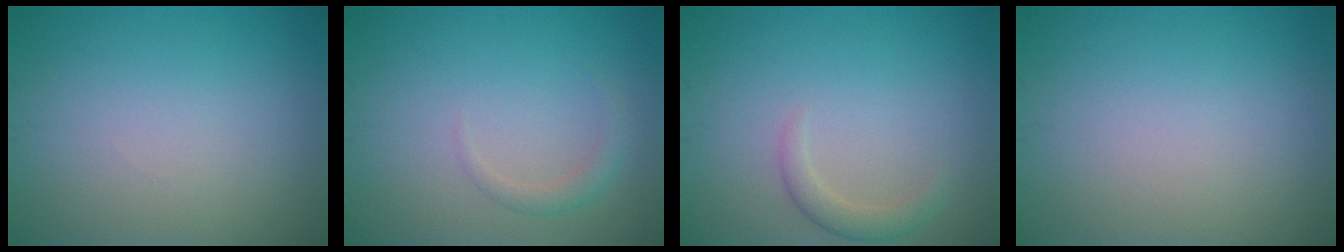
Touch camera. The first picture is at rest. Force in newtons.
{"total": 1.3, "press": 1.3, "slide": 0.1}
{"total": 1.7, "press": 1.7, "slide": 0.2}
{"total": 0.0}